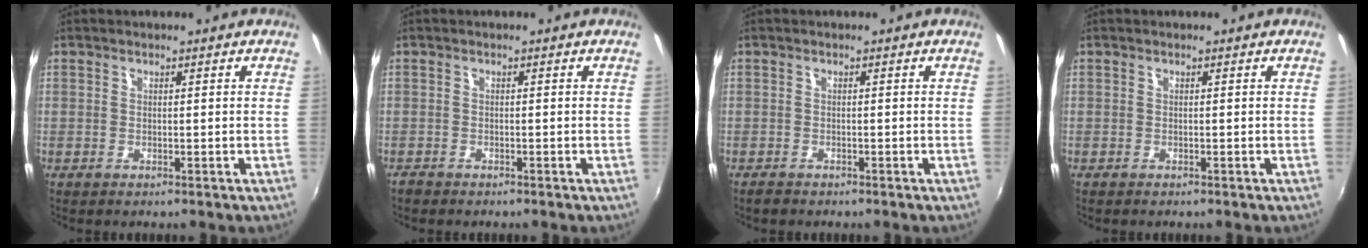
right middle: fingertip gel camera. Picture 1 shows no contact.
{"total": 1.3, "force": [-1.2, 0.5, 0.2], "torque": [-0.009, -0.004, -0.023]}
{"total": 1.4, "force": [-1.2, 0.6, 0.3], "torque": [-0.010, -0.004, -0.022]}
{"total": 0.0}